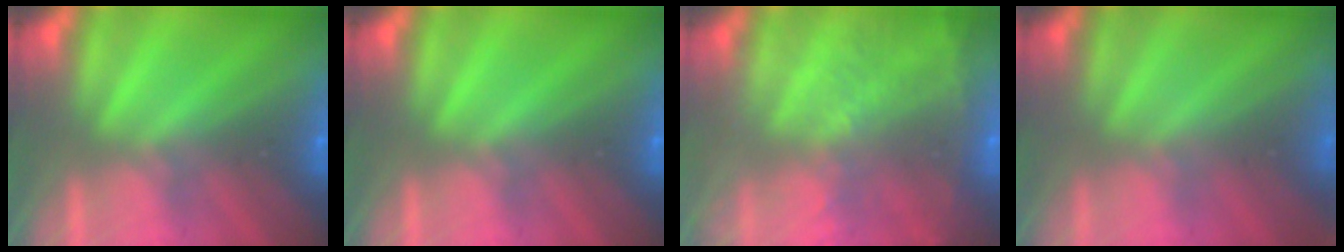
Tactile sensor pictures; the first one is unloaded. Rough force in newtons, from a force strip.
{"total": 0.0}
{"total": 6.9}
{"total": 2.8}